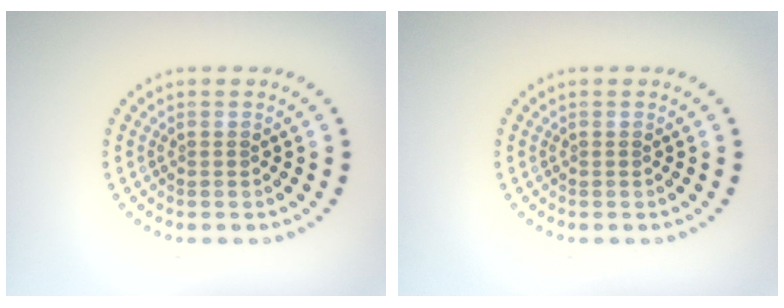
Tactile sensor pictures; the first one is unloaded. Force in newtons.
{"total": 0.0}